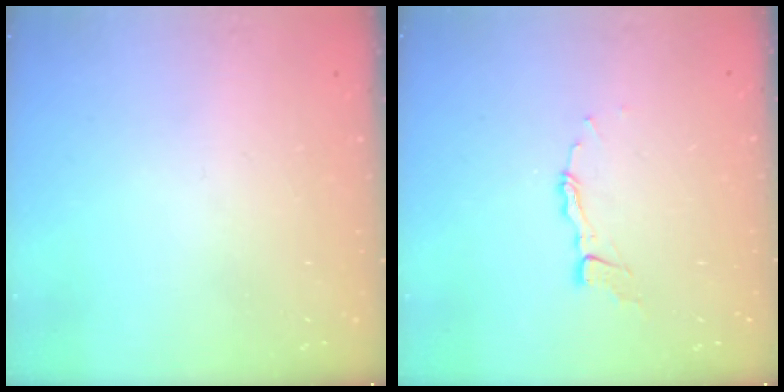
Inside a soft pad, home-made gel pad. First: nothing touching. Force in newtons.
{"total": 3.3, "press": 3.3, "slide": 0.3}